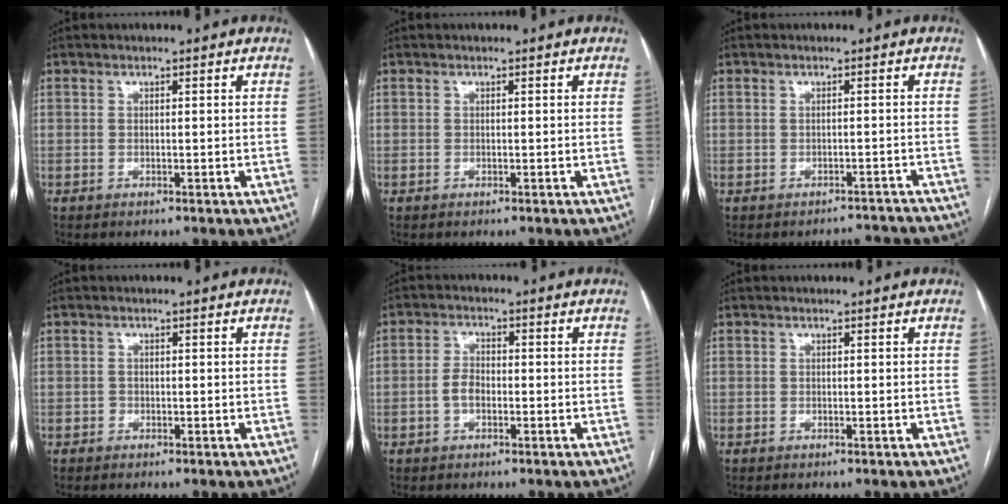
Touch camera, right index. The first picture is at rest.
{"total": 0.0}
{"total": 4.3, "force": [-4.2, 1.0, -0.3], "torque": [0.014, 0.017, -0.042]}
{"total": 0.7, "force": [-0.3, 0.6, 0.1], "torque": [-0.001, 0.003, -0.007]}
{"total": 3.1, "force": [-0.8, 1.8, 2.4], "torque": [-0.050, 0.009, -0.016]}
{"total": 0.0}